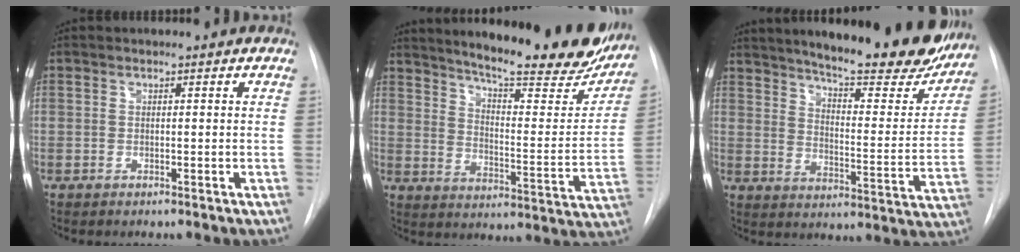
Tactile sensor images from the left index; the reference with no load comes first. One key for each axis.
{"total": 26.2, "fx": 22.0, "fy": 4.5, "fz": 13.6, "tx": -0.198, "ty": -0.055, "tz": 0.281}
{"total": 26.3, "fx": 22.1, "fy": 5.2, "fz": 13.4, "tx": -0.201, "ty": -0.047, "tz": 0.281}